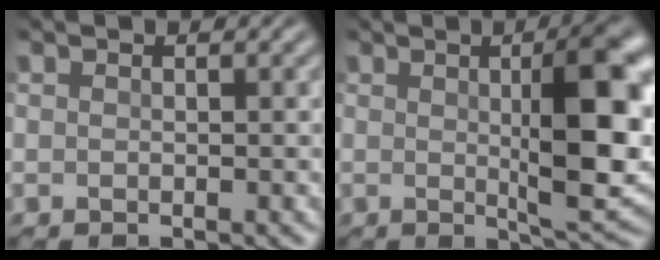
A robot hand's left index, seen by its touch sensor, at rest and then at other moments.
{"total": 8.8, "force": [1.0, 2.2, 8.4], "torque": [-0.120, 0.003, 0.017]}